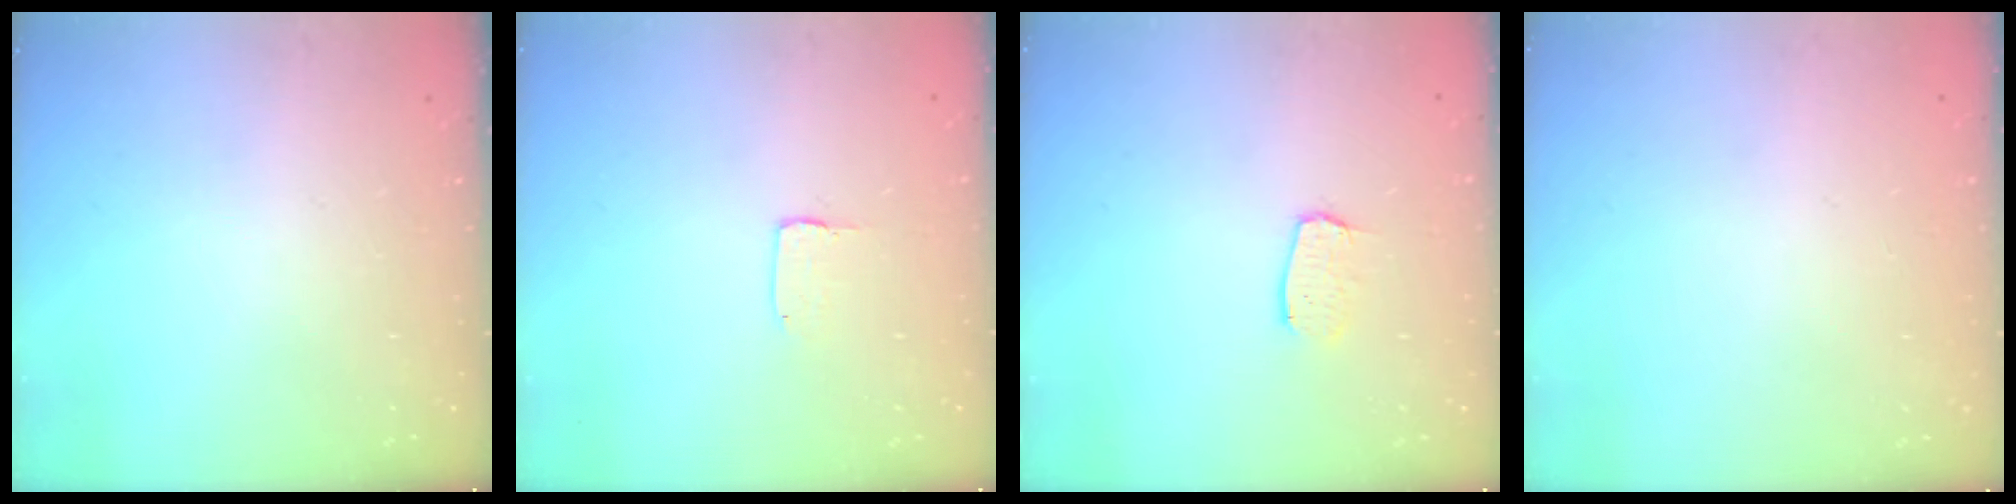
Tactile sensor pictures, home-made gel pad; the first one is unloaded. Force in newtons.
{"total": 2.0, "press": 2.0, "slide": 0.1}
{"total": 6.0, "press": 6.0, "slide": 0.3}
{"total": 0.7, "press": 0.6, "slide": 0.3}